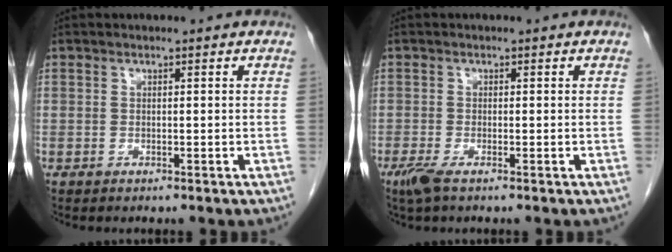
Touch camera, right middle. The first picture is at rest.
{"total": 2.2, "force": [-1.4, 0.4, 1.7], "torque": [-0.041, -0.007, -0.030]}